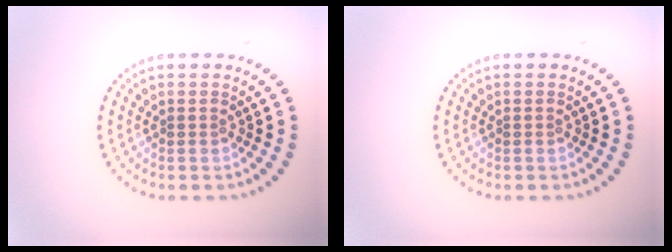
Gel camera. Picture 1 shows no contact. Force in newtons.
{"total": 0.0}